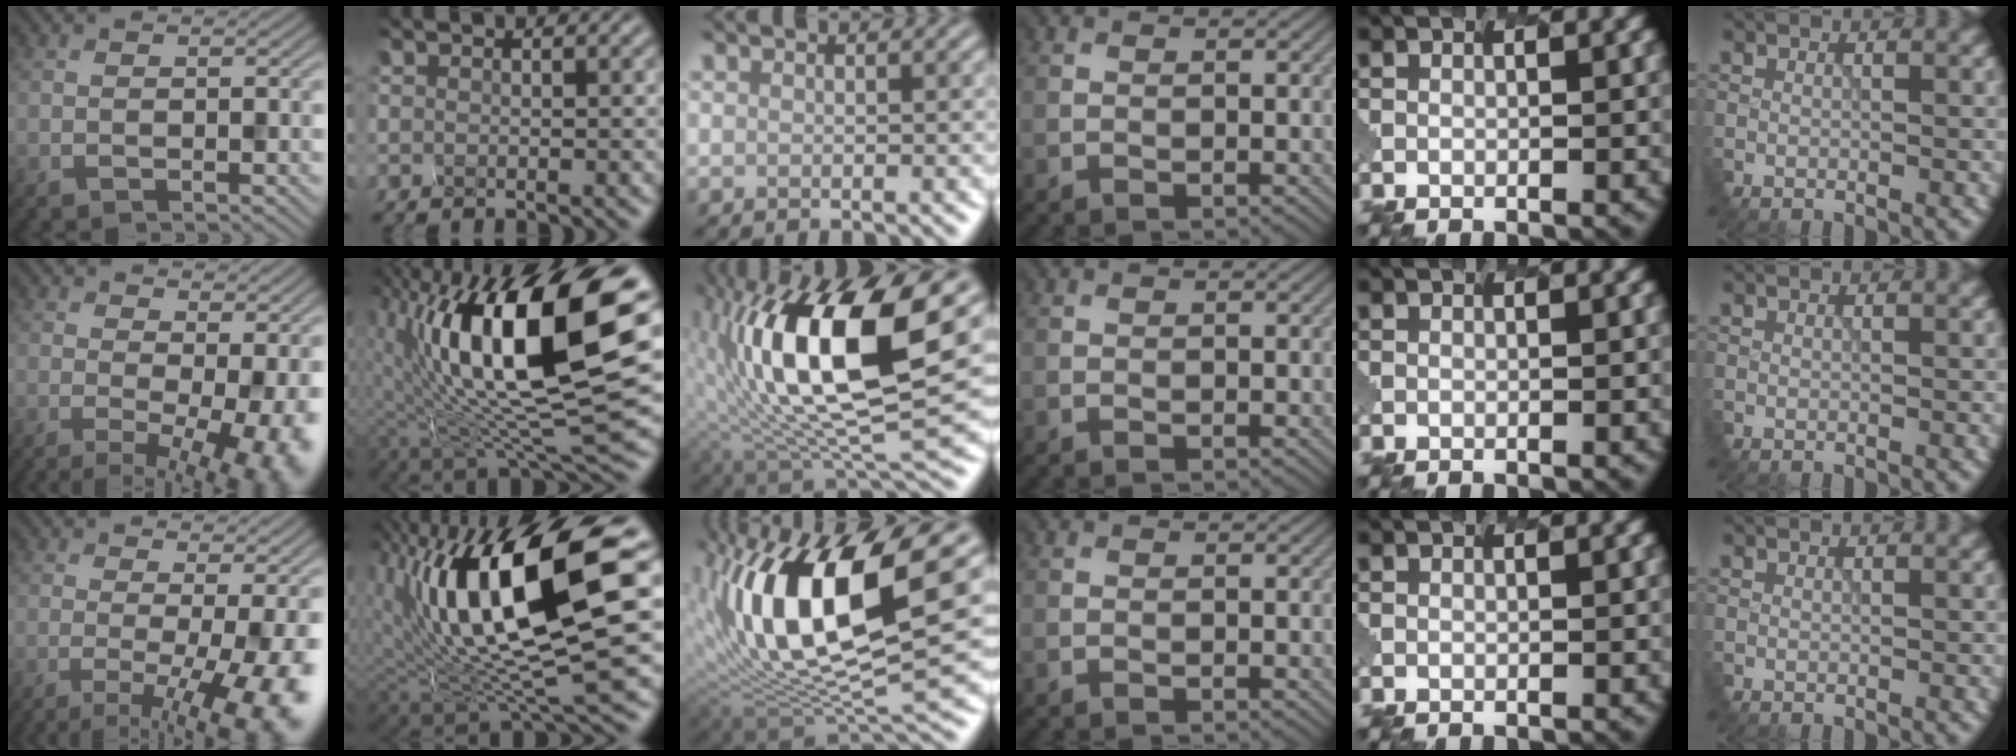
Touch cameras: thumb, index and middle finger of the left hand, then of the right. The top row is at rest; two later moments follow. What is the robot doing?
{"motion": "disassemble", "object": "hinged tin"}